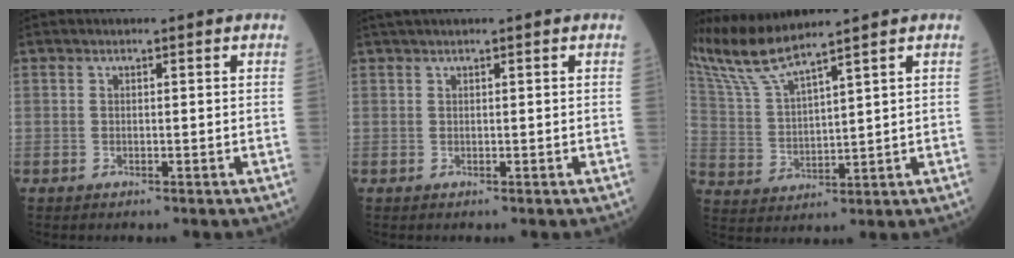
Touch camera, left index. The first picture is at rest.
{"total": 1.4, "force": [1.1, -0.2, 0.8], "torque": [-0.016, 0.018, 0.023]}
{"total": 8.2, "force": [7.5, -1.4, 3.2], "torque": [-0.086, 0.000, 0.162]}